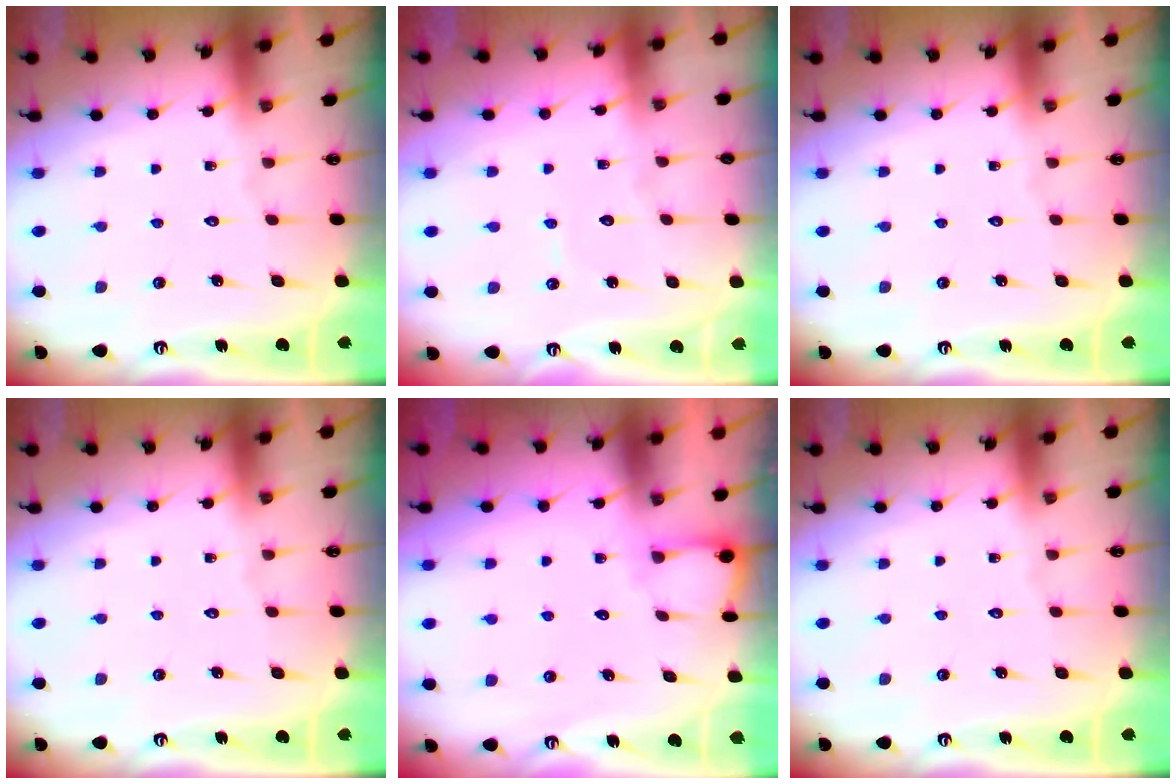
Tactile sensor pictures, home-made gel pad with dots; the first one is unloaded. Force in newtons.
{"total": 3.4, "press": 3.4, "slide": 0.3}
{"total": 0.0}
{"total": 0.0}
{"total": 2.8, "press": 2.8, "slide": 0.2}
{"total": 0.0}